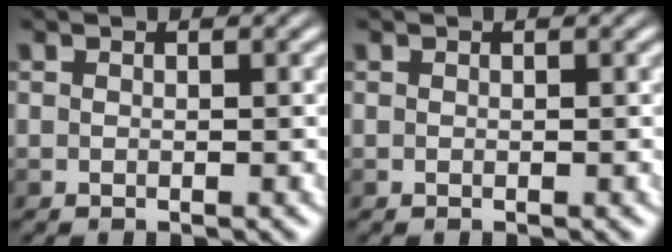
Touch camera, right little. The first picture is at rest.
{"total": 0.0}